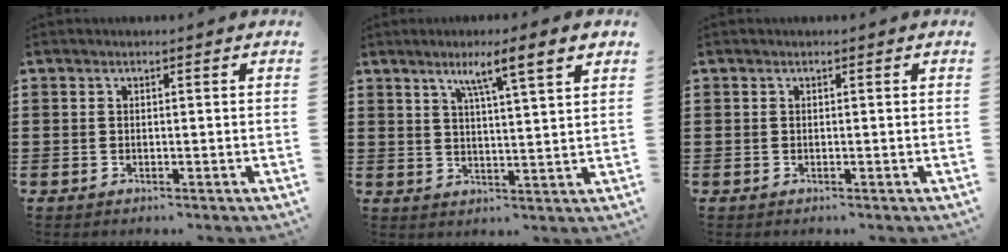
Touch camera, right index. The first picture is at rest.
{"total": 5.8, "force": [3.5, -0.1, 4.6], "torque": [-0.092, -0.005, 0.053]}
{"total": 0.0}